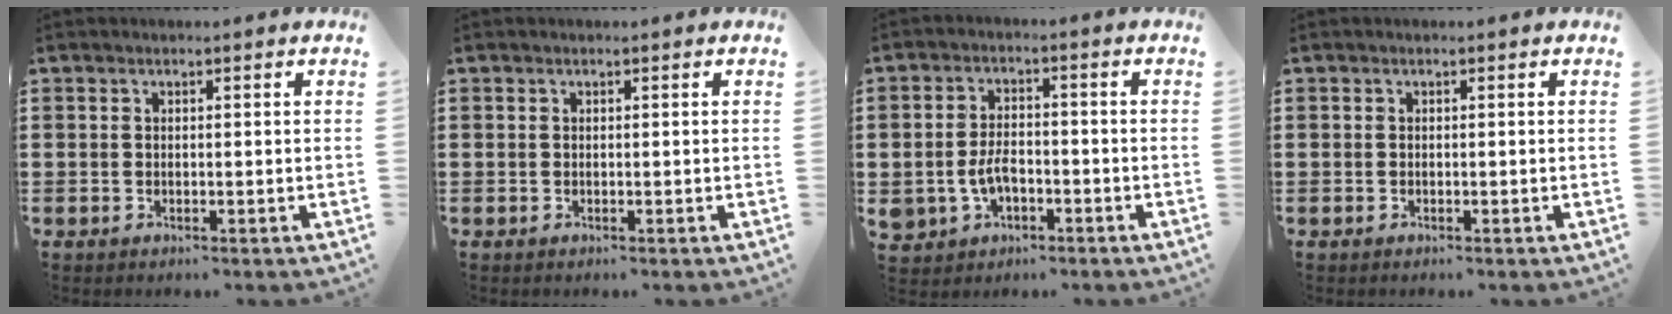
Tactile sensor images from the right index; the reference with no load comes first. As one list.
[{"total": 0.0}, {"total": 4.5, "force": [-1.7, 2.9, 2.9], "torque": [-0.070, 0.002, -0.034]}, {"total": 0.0}]